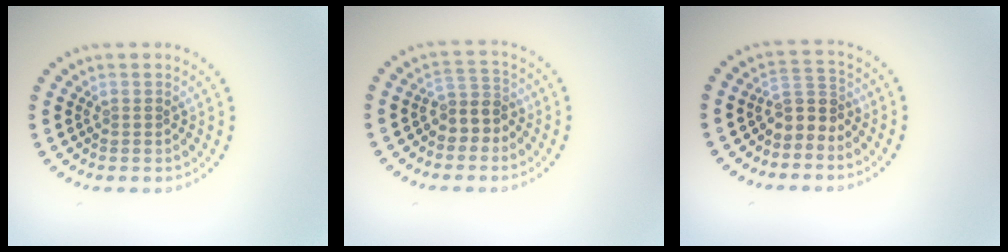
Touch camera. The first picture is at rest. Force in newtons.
{"total": 2.7, "press": 2.2, "slide": 1.5}
{"total": 2.4, "press": 1.7, "slide": 1.7}